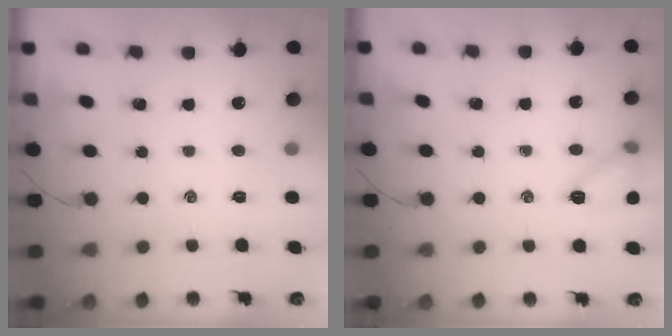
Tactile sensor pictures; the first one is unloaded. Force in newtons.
{"total": 9.1, "press": 9.1, "slide": 0.6}